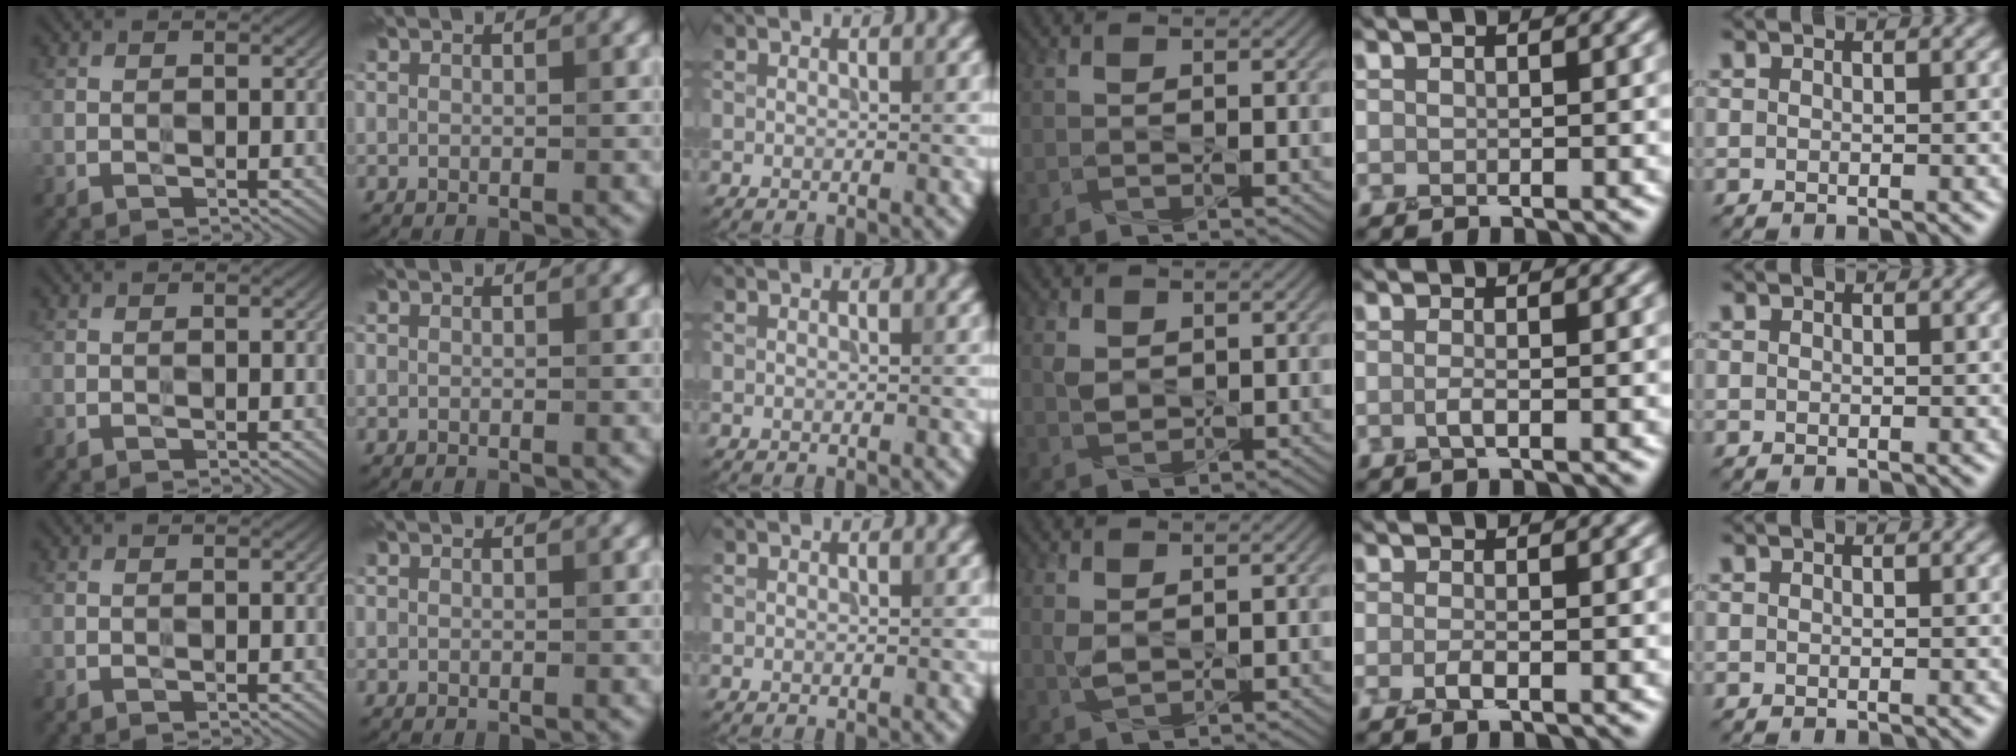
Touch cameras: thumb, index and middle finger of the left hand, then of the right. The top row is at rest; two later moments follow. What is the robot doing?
{"motion": "squeeze", "object": "tweezer"}